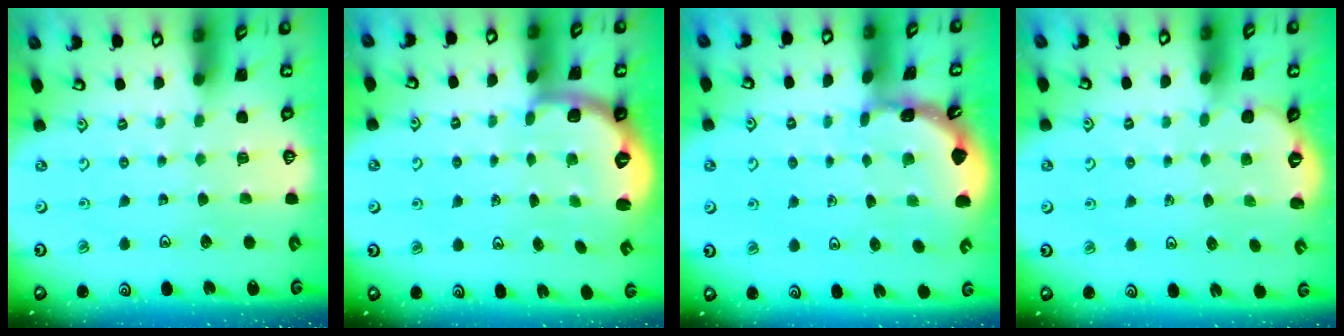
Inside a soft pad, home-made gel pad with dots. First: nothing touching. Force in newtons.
{"total": 2.7, "press": 1.7, "slide": 2.1}
{"total": 1.8, "press": 1.8, "slide": 0.1}
{"total": 1.8, "press": 1.1, "slide": 1.4}